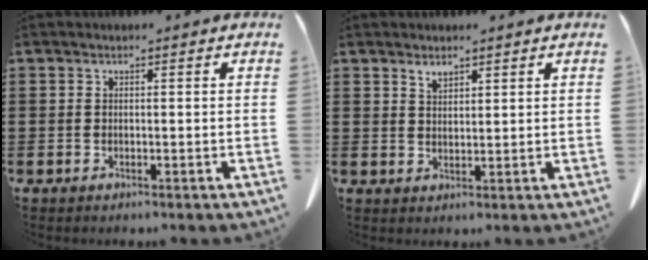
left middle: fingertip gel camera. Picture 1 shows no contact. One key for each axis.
{"total": 1.9, "fx": 1.6, "fy": 0.6, "fz": 0.7, "tx": -0.009, "ty": -0.003, "tz": 0.030}